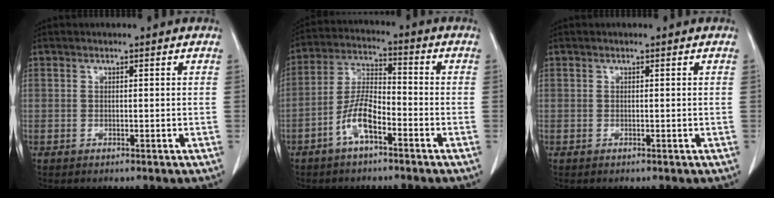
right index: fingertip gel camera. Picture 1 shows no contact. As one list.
[{"total": 7.3, "force": [-3.7, 2.3, 5.9], "torque": [-0.132, 0.008, -0.073]}, {"total": 0.0}]